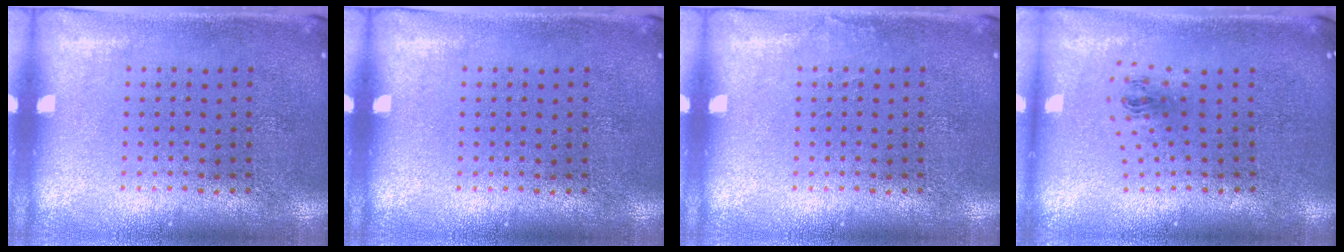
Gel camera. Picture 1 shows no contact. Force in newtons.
{"total": 0.0}
{"total": 0.5, "press": 0.5, "slide": 0.1}
{"total": 1.0, "press": 0.4, "slide": 0.9}